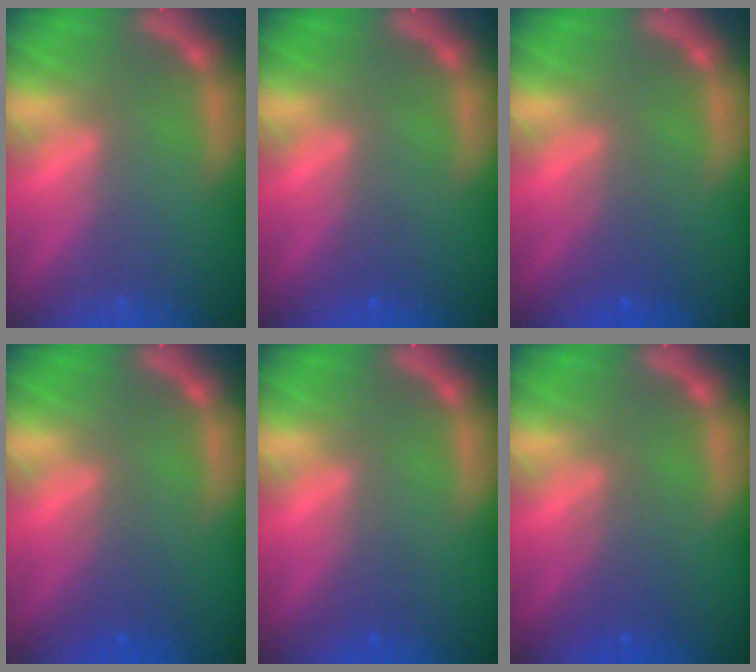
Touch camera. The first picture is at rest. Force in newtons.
{"total": 1.0}
{"total": 1.9}
{"total": 2.0}
{"total": 1.0}
{"total": 2.5}